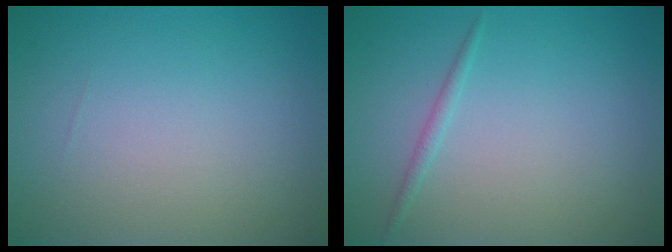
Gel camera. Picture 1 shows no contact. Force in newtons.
{"total": 0.8, "press": 0.8, "slide": 0.0}